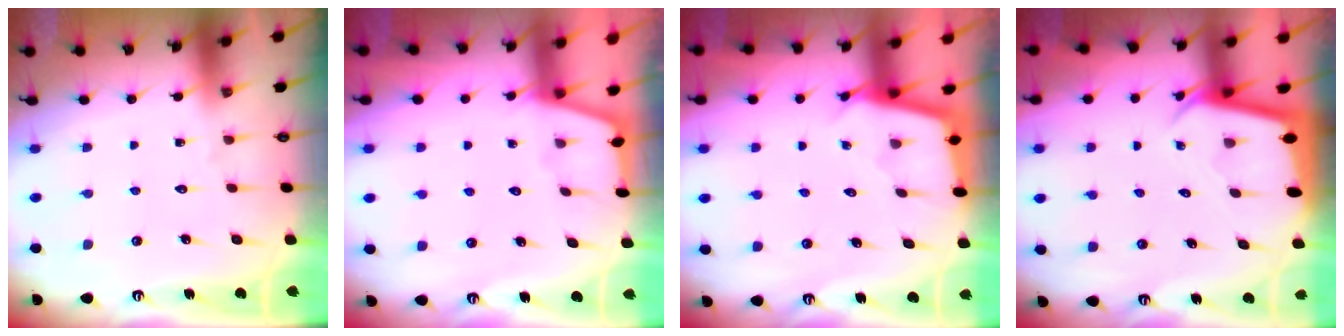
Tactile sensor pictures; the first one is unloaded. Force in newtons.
{"total": 1.2, "press": 1.1, "slide": 0.3}
{"total": 2.5, "press": 2.5, "slide": 0.2}
{"total": 2.1, "press": 2.1, "slide": 0.1}